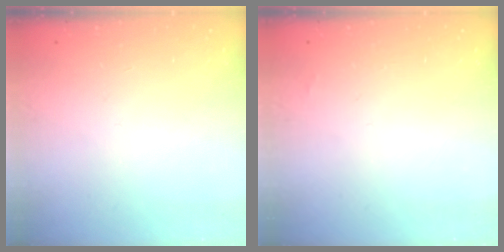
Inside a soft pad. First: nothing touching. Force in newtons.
{"total": 1.3, "press": 1.3, "slide": 0.2}